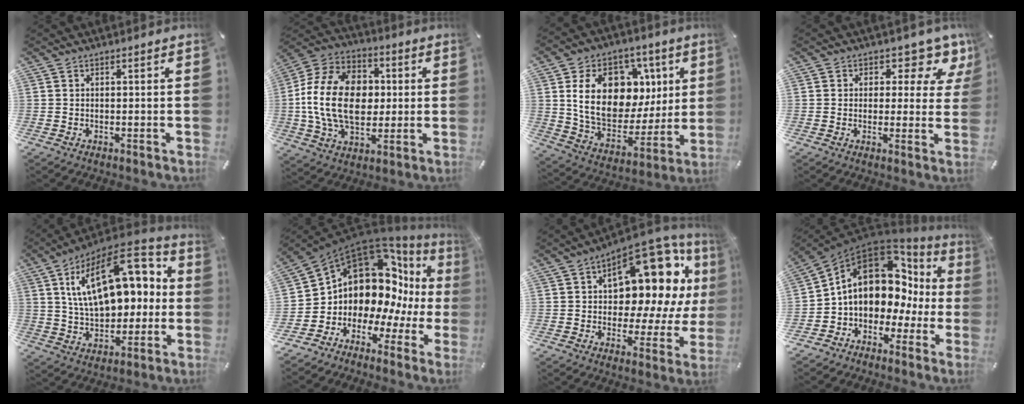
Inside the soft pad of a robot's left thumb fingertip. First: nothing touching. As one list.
[{"total": 18.8, "force": [-0.3, 13.7, 12.9], "torque": [-0.271, 0.016, -0.008]}, {"total": 20.0, "force": [5.3, 14.8, 12.3], "torque": [-0.219, -0.016, 0.100]}, {"total": 7.0, "force": [4.1, 4.5, 3.6], "torque": [-0.042, -0.031, 0.065]}, {"total": 22.2, "force": [6.5, 13.4, 16.5], "torque": [-0.278, -0.018, 0.110]}, {"total": 15.2, "force": [5.3, 11.5, 8.4], "torque": [-0.151, -0.078, 0.104]}, {"total": 18.2, "force": [8.8, 9.9, 12.5], "torque": [-0.154, -0.083, 0.142]}, {"total": 14.0, "force": [2.8, 10.6, 8.6], "torque": [-0.139, -0.024, 0.046]}]